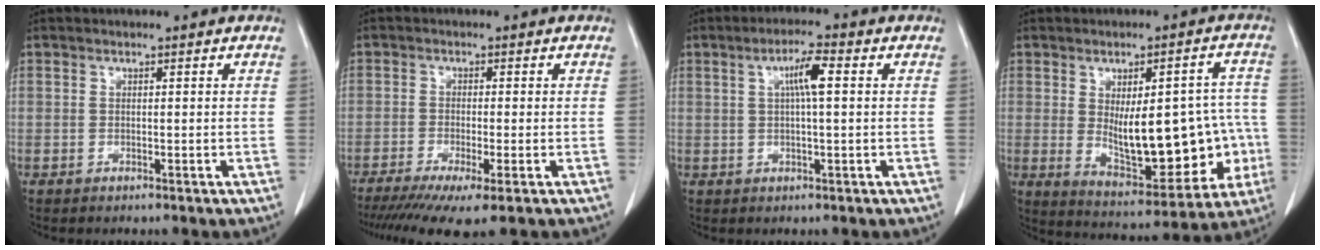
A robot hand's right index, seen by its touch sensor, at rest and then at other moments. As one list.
[{"total": 9.4, "force": [-6.3, 0.9, 6.9], "torque": [-0.109, -0.021, -0.101]}, {"total": 4.7, "force": [1.1, 0.3, 4.6], "torque": [-0.084, 0.007, 0.019]}, {"total": 17.9, "force": [-1.6, 7.4, 16.3], "torque": [-0.226, 0.016, 0.007]}]